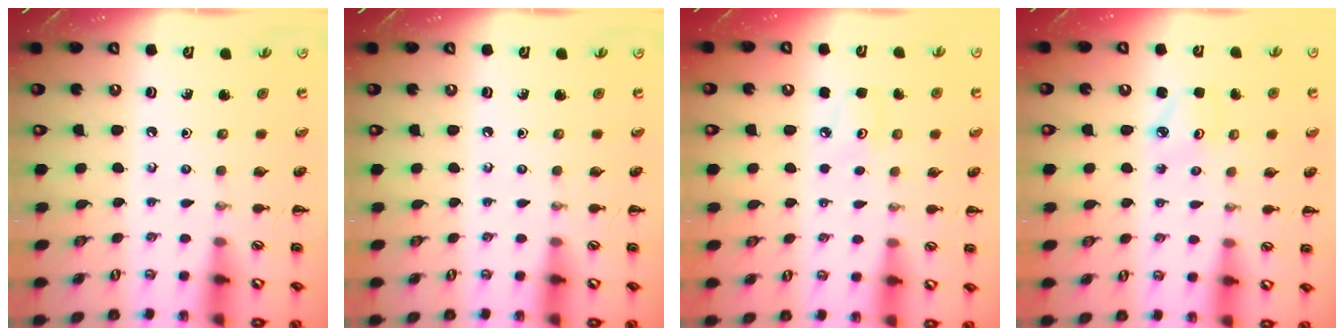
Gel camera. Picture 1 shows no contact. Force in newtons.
{"total": 0.0}
{"total": 6.7, "press": 6.5, "slide": 1.8}
{"total": 2.3, "press": 2.2, "slide": 0.6}